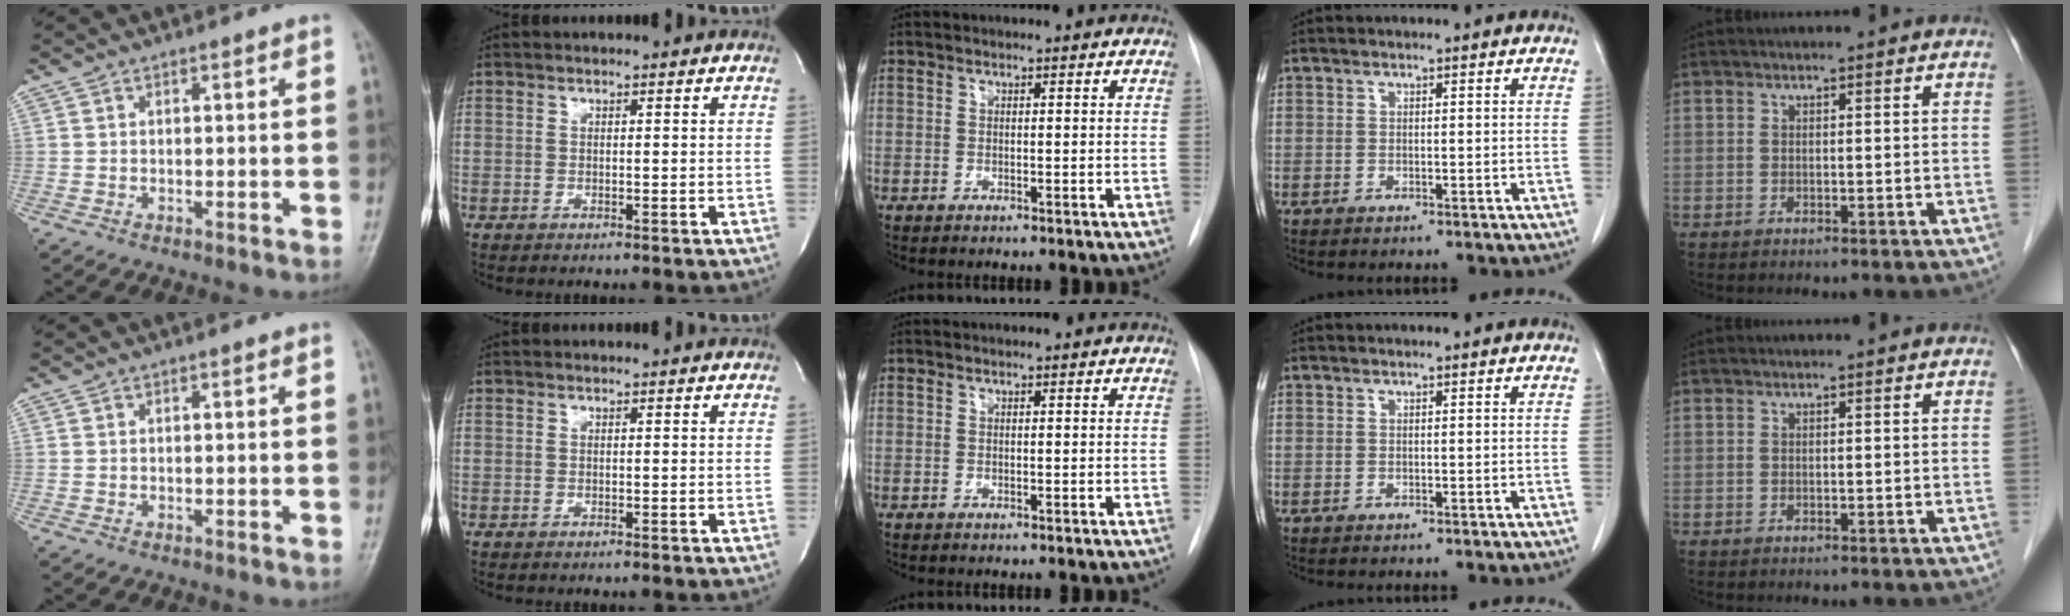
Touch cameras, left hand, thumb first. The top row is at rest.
{}